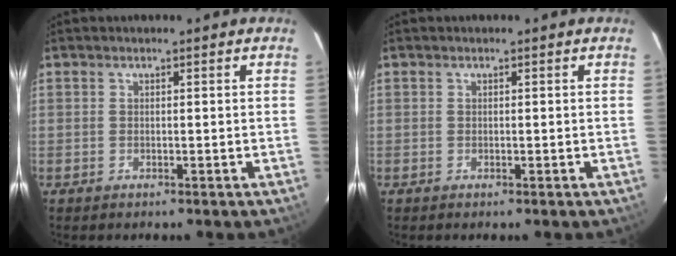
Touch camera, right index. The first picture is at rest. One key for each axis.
{"total": 0.0}